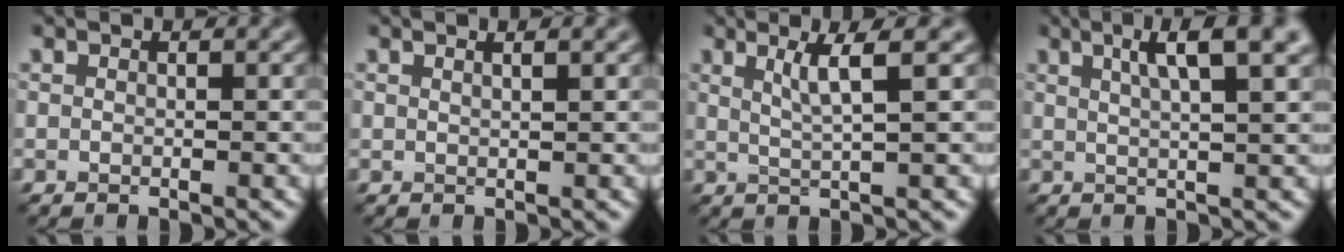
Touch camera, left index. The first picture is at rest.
{"total": 1.0, "force": [0.7, 0.3, 0.6], "torque": [-0.005, 0.001, 0.006]}
{"total": 3.3, "force": [1.4, 0.5, 3.0], "torque": [-0.045, 0.000, 0.025]}
{"total": 5.7, "force": [2.8, 1.2, 4.8], "torque": [-0.057, 0.011, 0.036]}